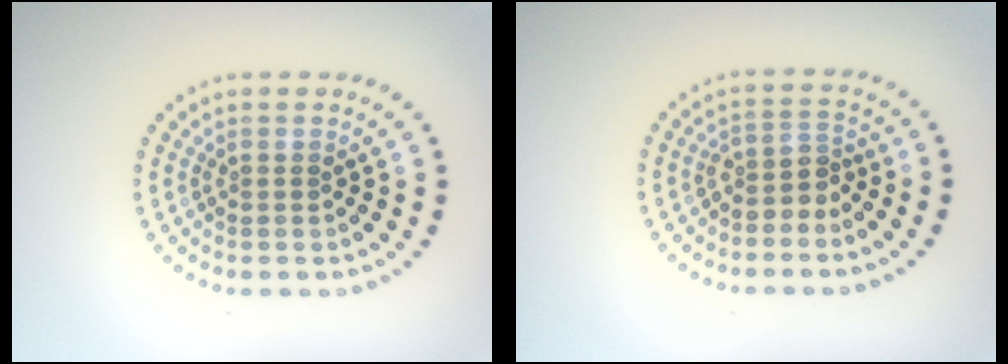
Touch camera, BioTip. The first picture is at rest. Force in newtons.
{"total": 2.1, "press": 1.5, "slide": 1.5}